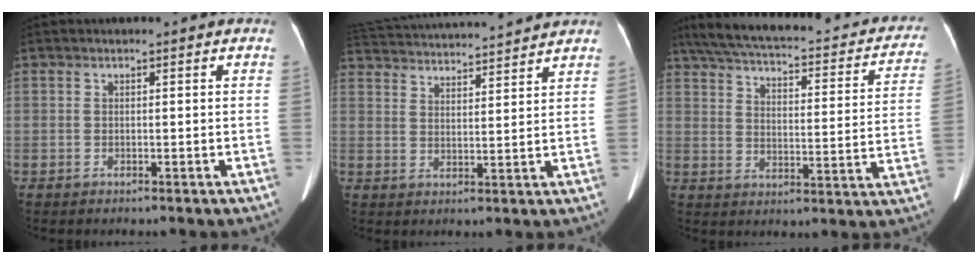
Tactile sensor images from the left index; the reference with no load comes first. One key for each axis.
{"total": 17.5, "fx": 16.3, "fy": 1.6, "fz": 6.2, "tx": -0.126, "ty": 0.037, "tz": 0.247}
{"total": 25.8, "fx": 20.6, "fy": 7.6, "fz": 13.5, "tx": -0.202, "ty": 0.013, "tz": 0.246}